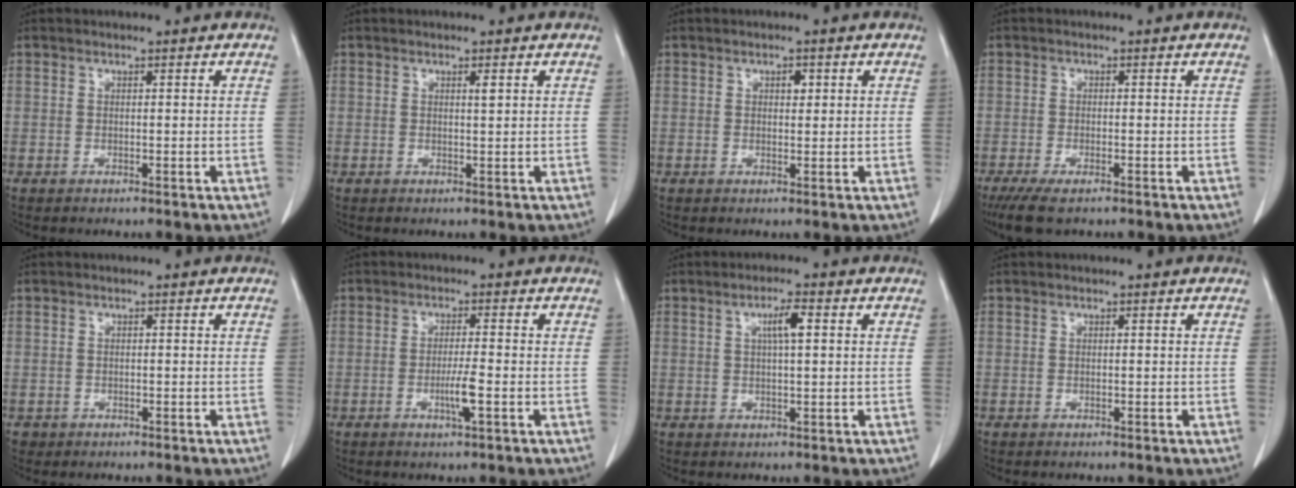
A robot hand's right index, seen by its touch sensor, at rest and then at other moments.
{"total": 0.8, "force": [0.4, 0.0, 0.7], "torque": [-0.016, -0.002, 0.006]}
{"total": 1.5, "force": [0.5, 0.8, 1.1], "torque": [-0.014, 0.002, 0.007]}
{"total": 5.3, "force": [-3.8, 1.4, 3.4], "torque": [-0.058, -0.011, -0.062]}
{"total": 0.9, "force": [-0.4, 0.8, -0.1], "torque": [0.000, 0.007, -0.008]}
{"total": 3.5, "force": [-1.2, -0.2, 3.3], "torque": [-0.064, -0.005, -0.022]}
{"total": 3.7, "force": [1.1, 0.4, 3.5], "torque": [-0.060, 0.004, 0.018]}
{"total": 0.0}